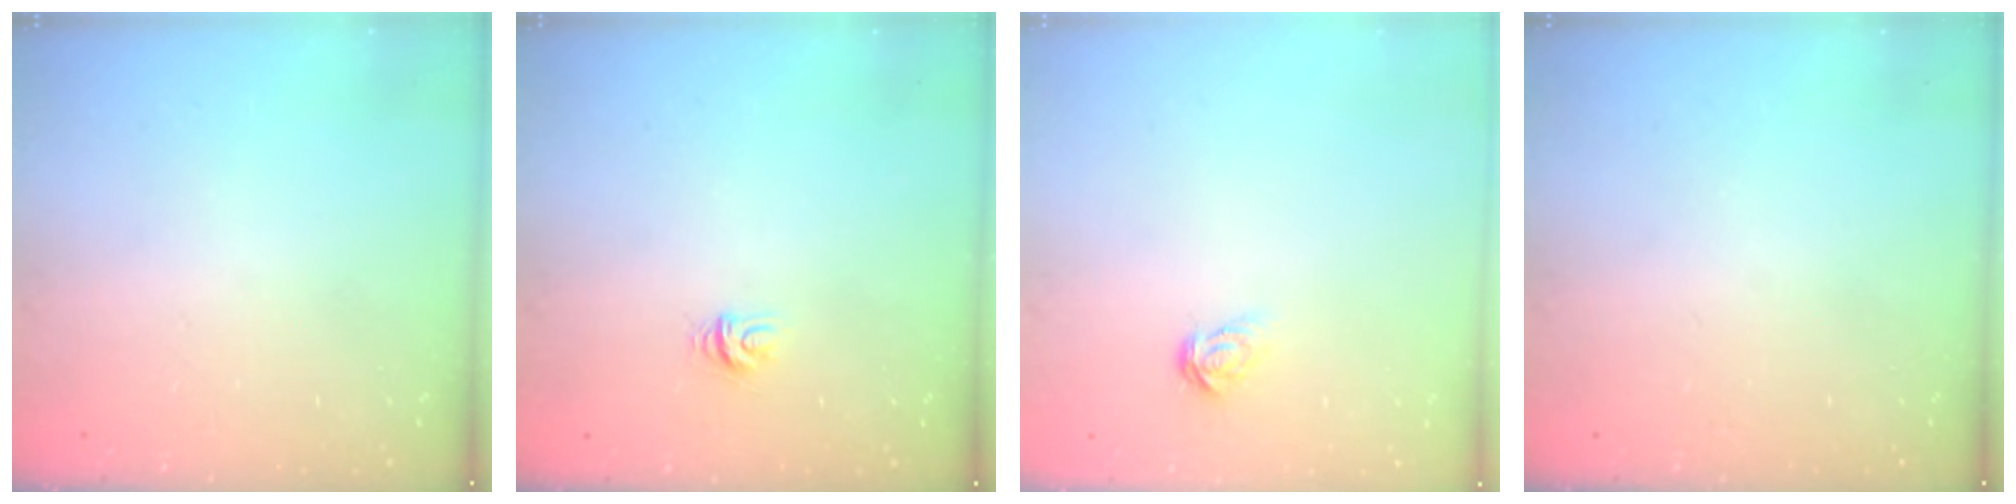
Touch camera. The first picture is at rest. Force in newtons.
{"total": 4.3, "press": 4.3, "slide": 0.4}
{"total": 3.7, "press": 3.7, "slide": 0.1}
{"total": 0.0}